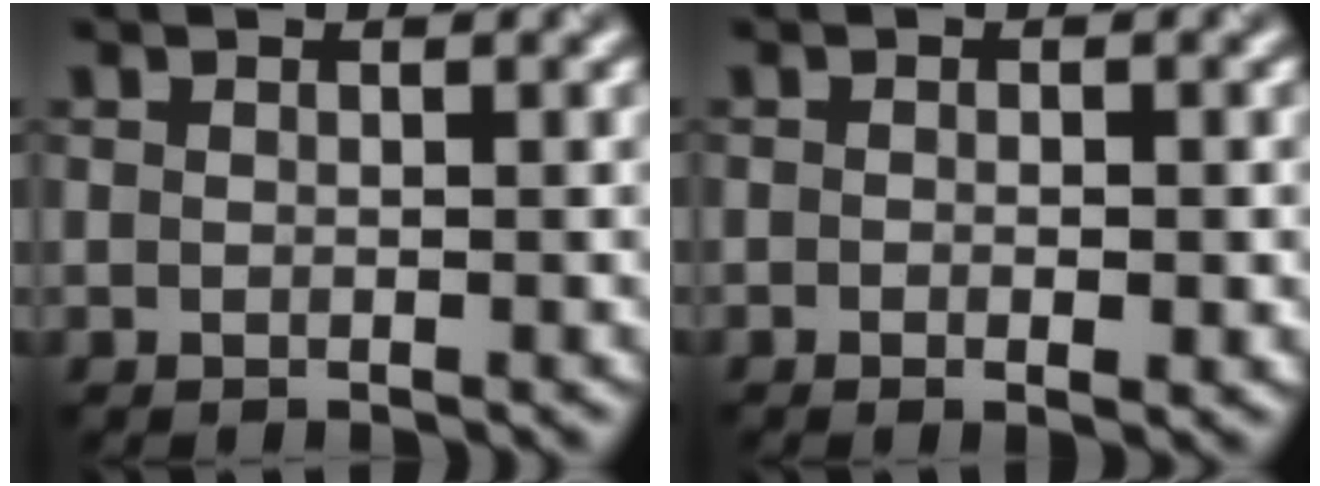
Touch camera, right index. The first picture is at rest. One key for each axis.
{"total": 1.1, "fx": -0.5, "fy": 0.3, "fz": 1.0, "tx": -0.017, "ty": -0.002, "tz": -0.006}